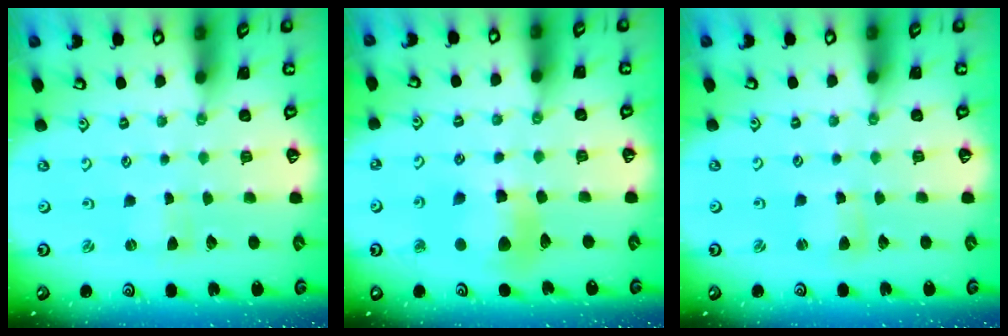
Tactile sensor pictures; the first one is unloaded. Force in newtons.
{"total": 10.4, "press": 10.3, "slide": 1.3}
{"total": 2.5, "press": 2.5, "slide": 0.3}